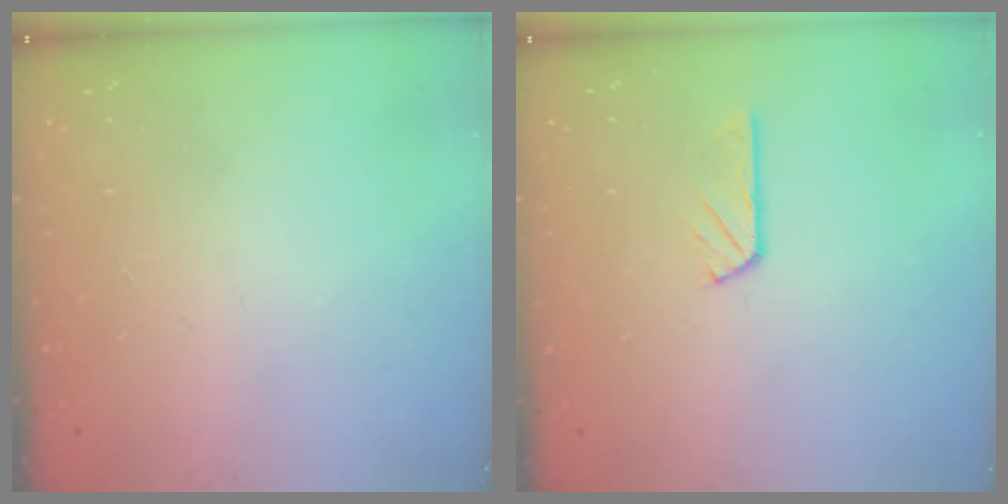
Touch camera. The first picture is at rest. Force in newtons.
{"total": 2.9, "press": 2.9, "slide": 0.1}